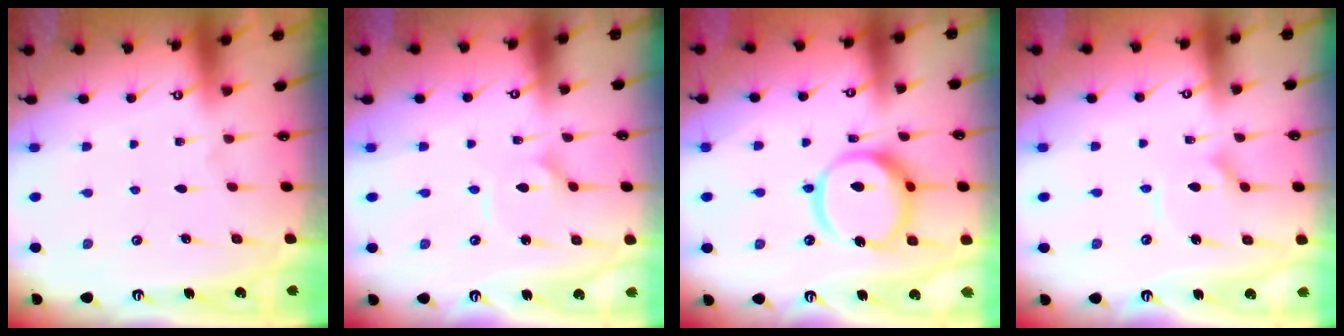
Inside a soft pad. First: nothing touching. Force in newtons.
{"total": 3.1, "press": 3.1, "slide": 0.2}
{"total": 14.1, "press": 14.0, "slide": 1.8}
{"total": 5.7, "press": 5.7, "slide": 0.6}